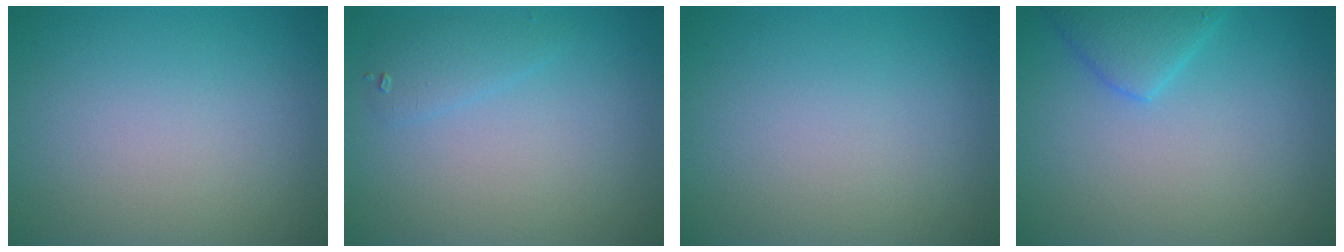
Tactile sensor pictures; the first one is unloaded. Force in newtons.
{"total": 1.4, "press": 1.4, "slide": 0.0}
{"total": 0.0}
{"total": 2.9, "press": 2.9, "slide": 0.2}